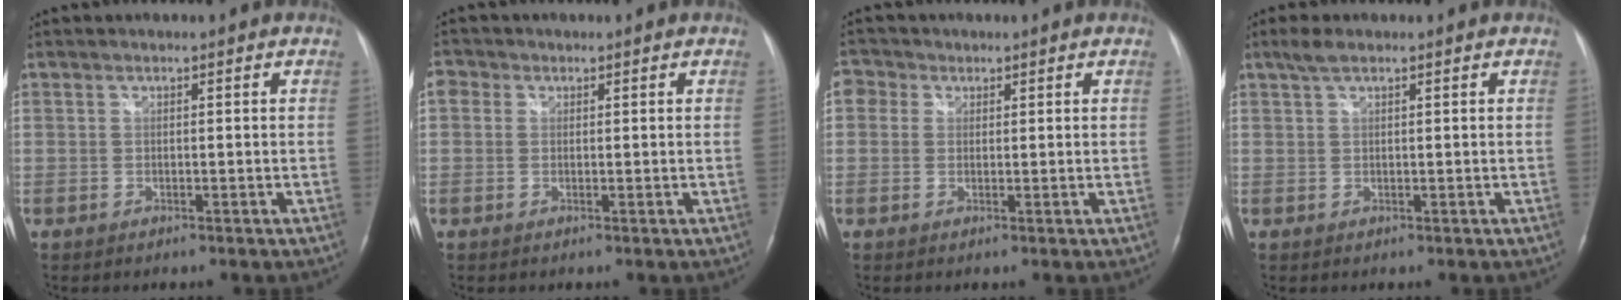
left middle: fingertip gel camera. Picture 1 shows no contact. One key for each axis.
{"total": 2.1, "fx": 0.7, "fy": 1.9, "fz": 0.8, "tx": -0.014, "ty": 0.012, "tz": 0.011}
{"total": 2.8, "fx": 1.1, "fy": 2.5, "fz": 0.8, "tx": -0.014, "ty": 0.012, "tz": 0.016}
{"total": 2.2, "fx": 1.6, "fy": 0.5, "fz": 1.5, "tx": -0.036, "ty": 0.012, "tz": 0.033}